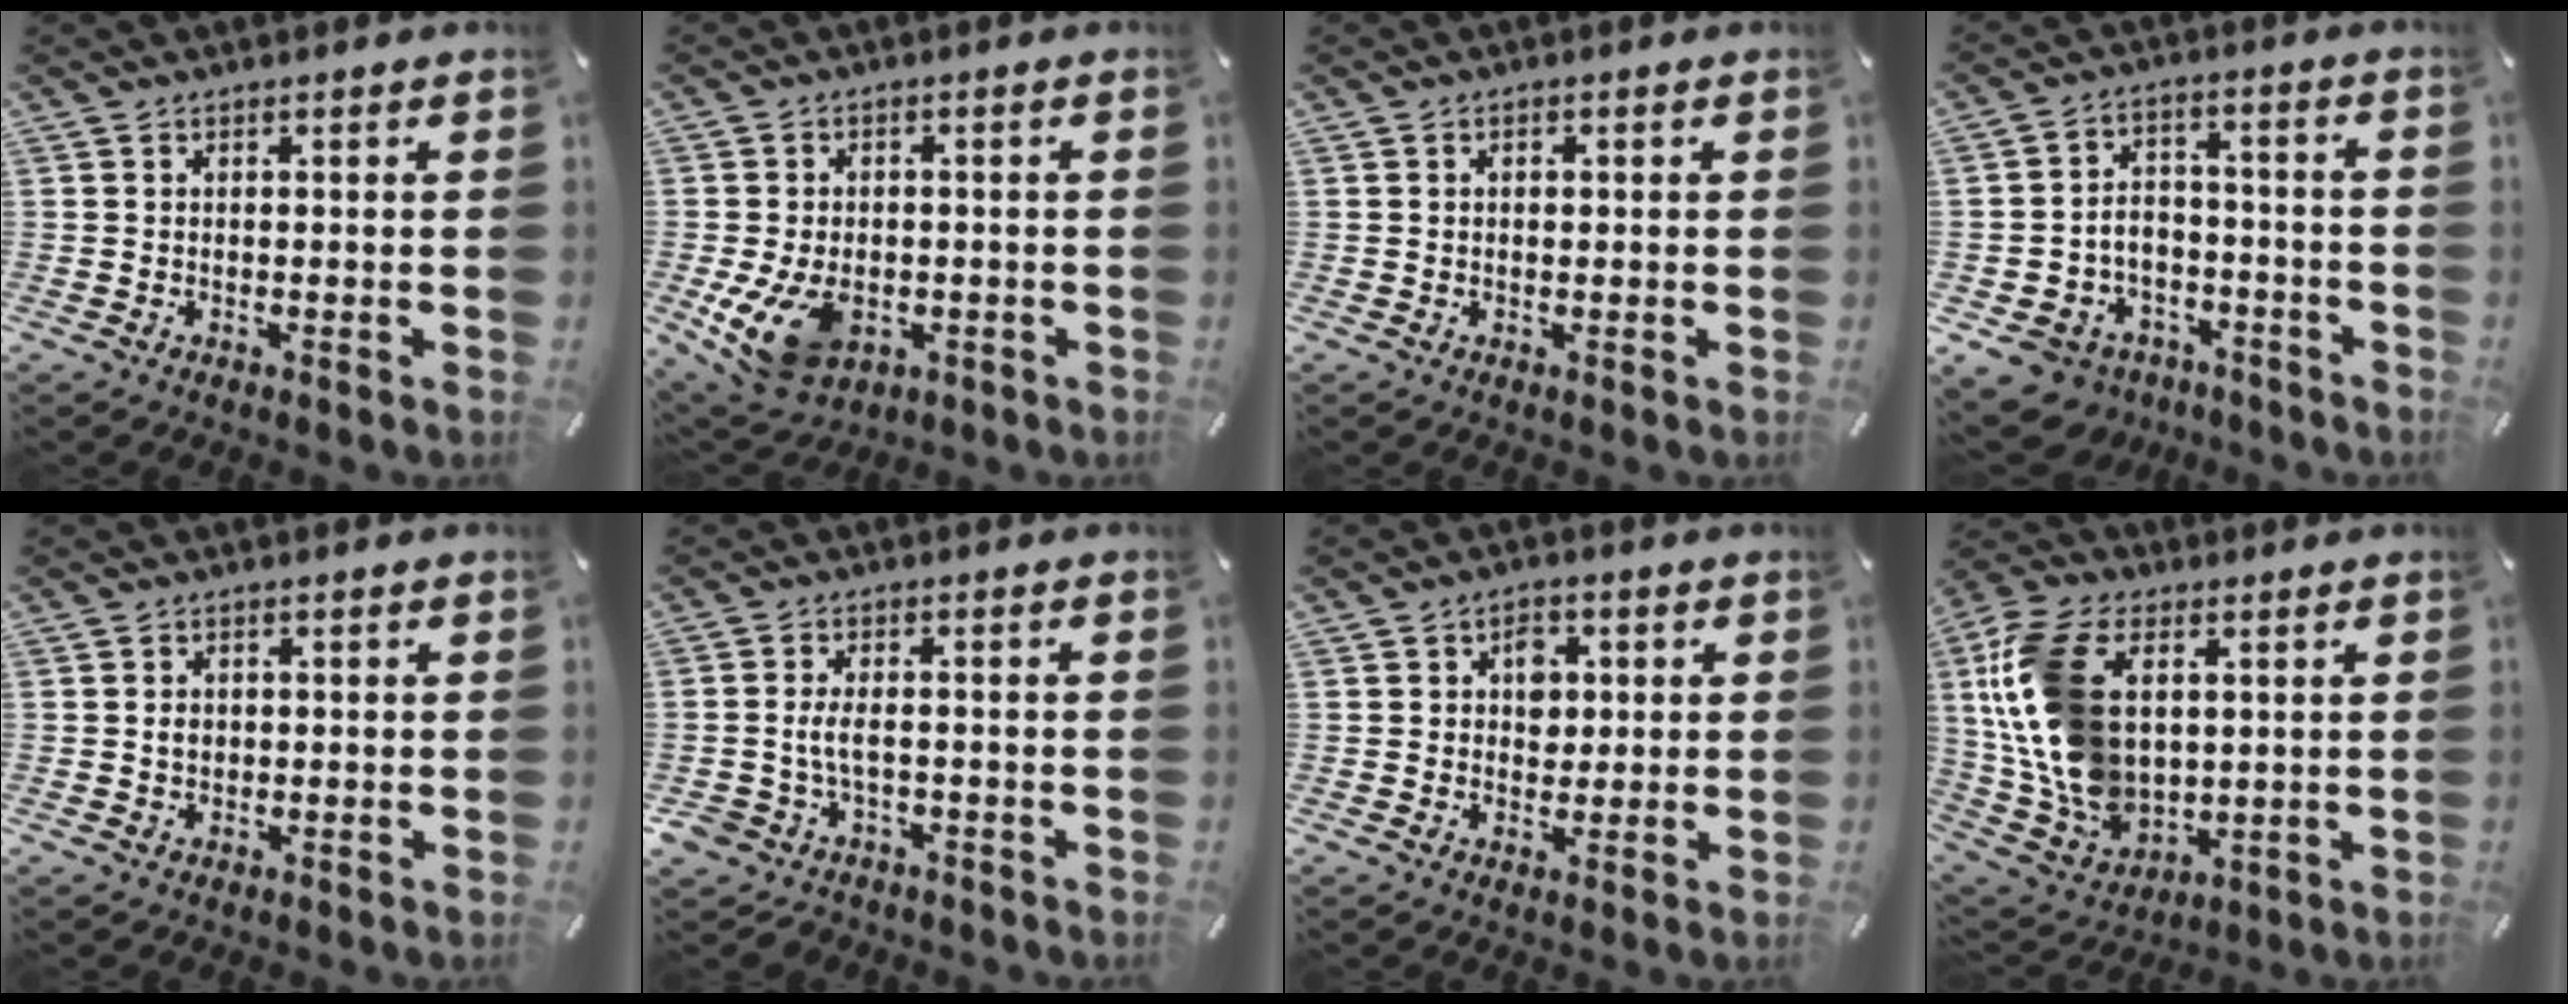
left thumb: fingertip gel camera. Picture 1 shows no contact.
{"total": 11.0, "force": [-2.9, 7.8, 7.1], "torque": [-0.142, 0.002, -0.049]}
{"total": 1.3, "force": [0.1, 0.9, 1.0], "torque": [-0.012, 0.001, -0.001]}
{"total": 8.7, "force": [-5.8, 6.3, 1.9], "torque": [-0.043, 0.035, -0.104]}
{"total": 2.2, "force": [0.0, 1.8, 1.2], "torque": [-0.018, 0.002, -0.004]}
{"total": 5.3, "force": [-1.4, 3.5, 3.7], "torque": [-0.086, 0.006, -0.029]}
{"total": 5.5, "force": [1.1, 4.6, 2.8], "torque": [-0.025, -0.005, 0.010]}
{"total": 20.2, "force": [3.7, 14.3, 13.8], "torque": [-0.320, -0.005, 0.068]}